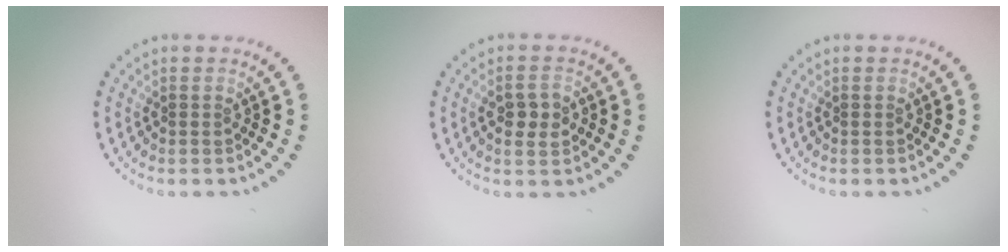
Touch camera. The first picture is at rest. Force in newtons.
{"total": 2.7, "press": 2.7, "slide": 0.4}
{"total": 0.0}